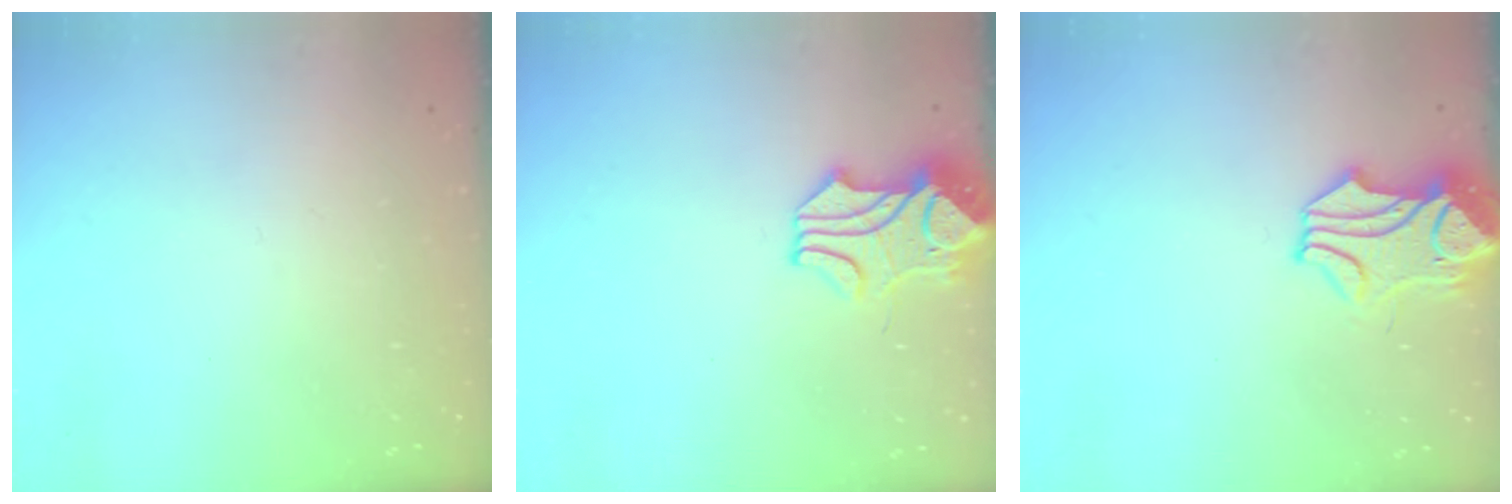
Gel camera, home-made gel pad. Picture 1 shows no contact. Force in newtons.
{"total": 2.8, "press": 2.5, "slide": 1.1}
{"total": 1.4, "press": 0.6, "slide": 1.3}